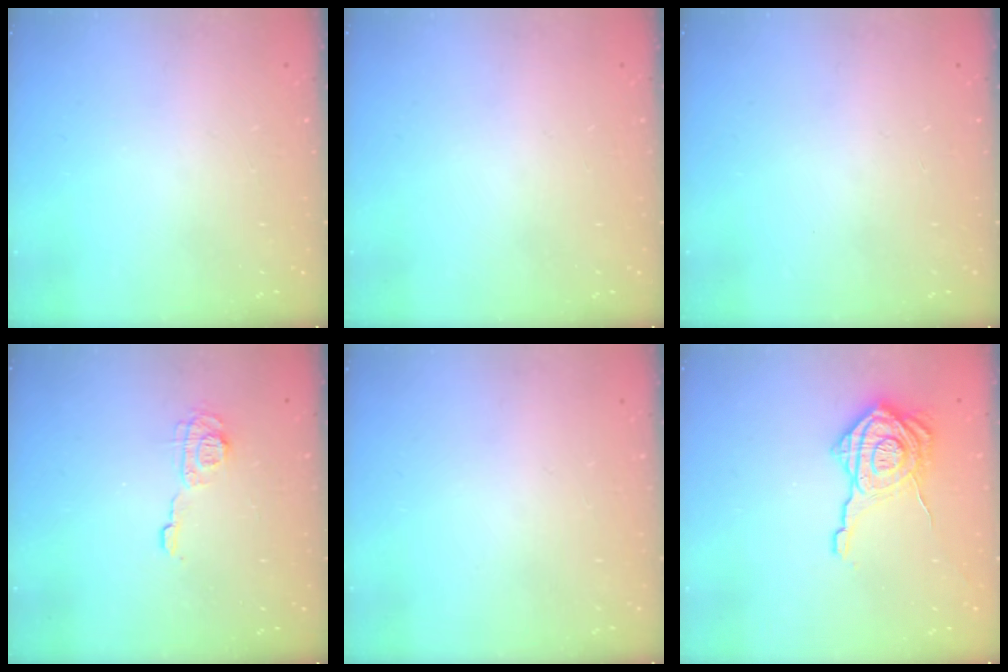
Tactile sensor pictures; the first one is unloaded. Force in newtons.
{"total": 0.0}
{"total": 0.0}
{"total": 7.9, "press": 7.9, "slide": 0.2}
{"total": 0.0}
{"total": 16.7, "press": 16.7, "slide": 0.9}